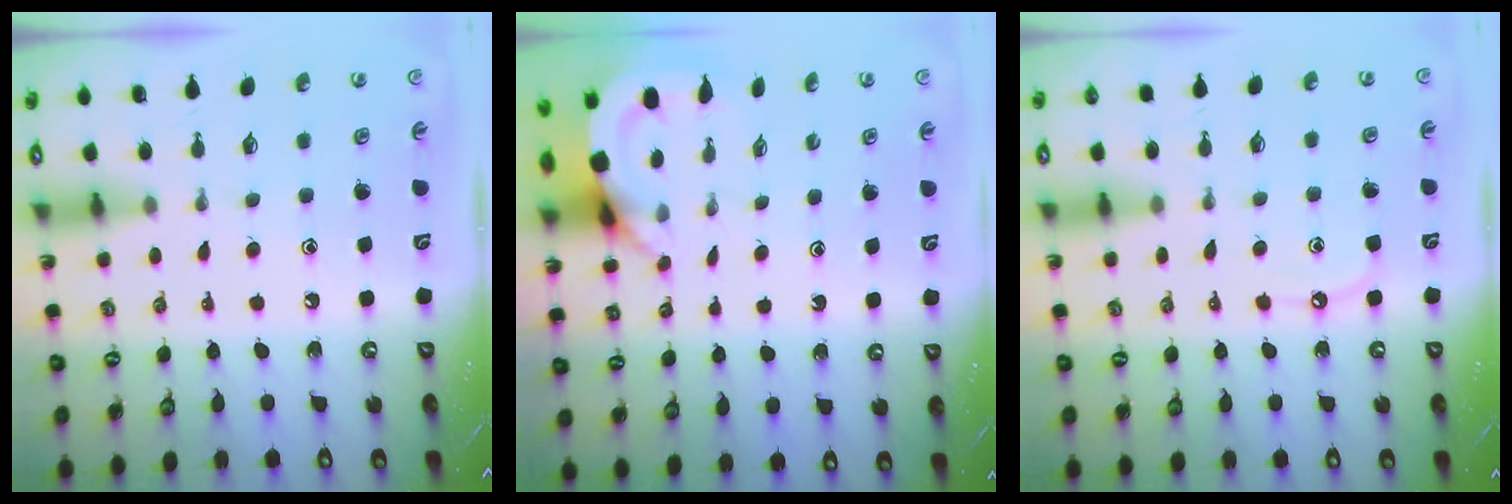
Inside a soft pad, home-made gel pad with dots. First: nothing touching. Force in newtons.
{"total": 3.8, "press": 3.7, "slide": 0.2}
{"total": 5.5, "press": 5.4, "slide": 0.7}